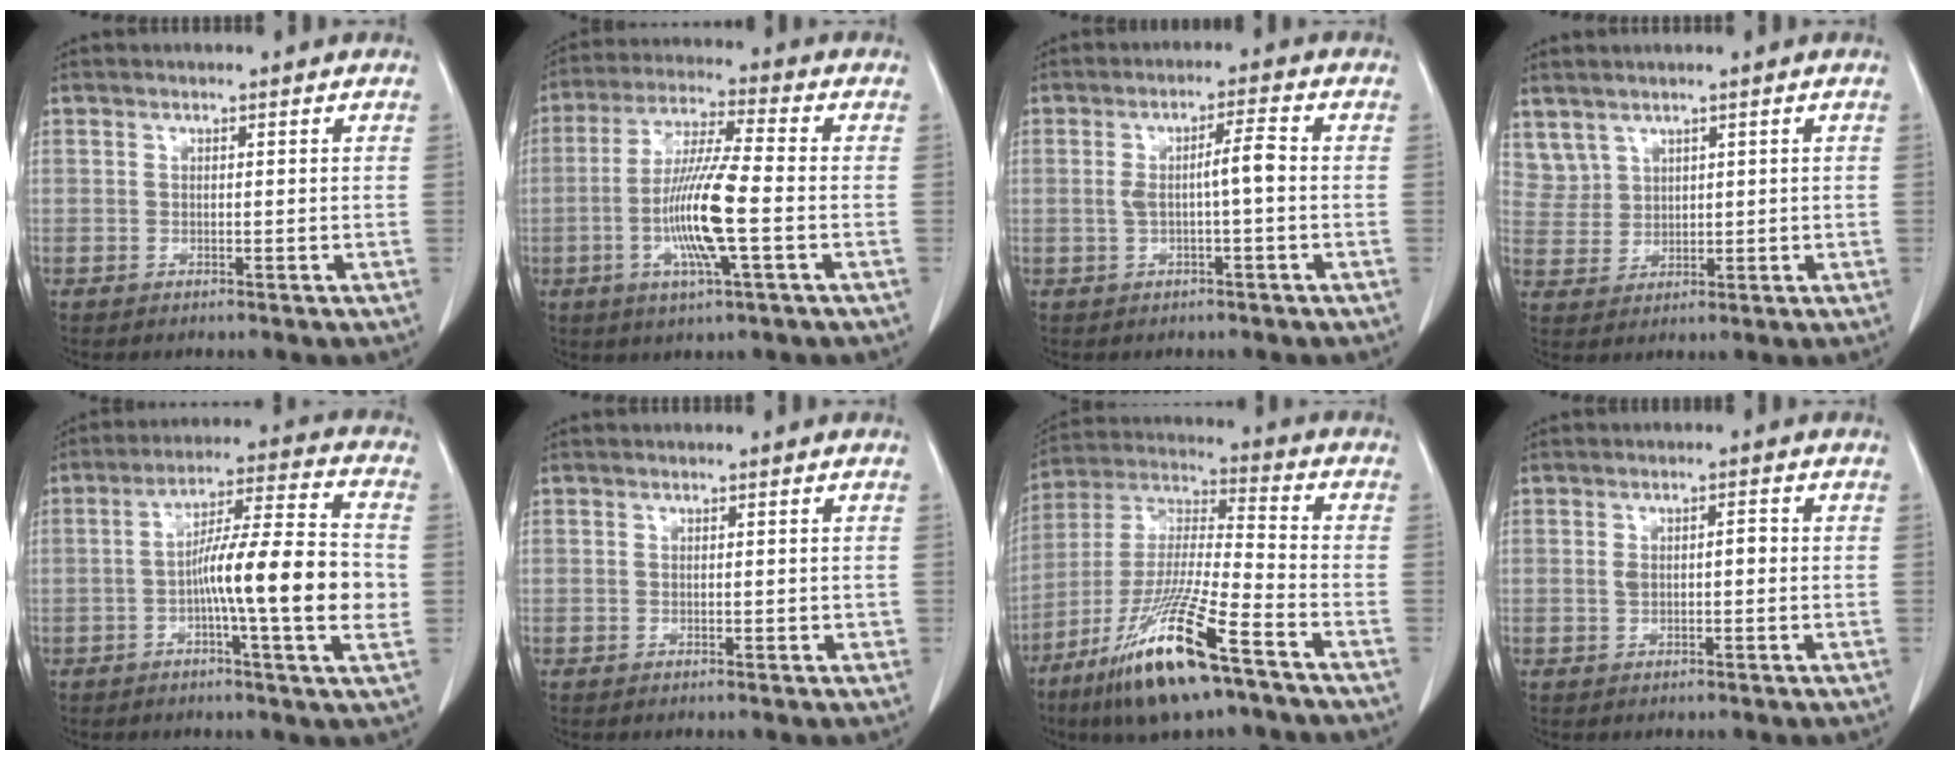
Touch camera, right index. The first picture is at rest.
{"total": 12.3, "force": [-2.8, 0.6, 12.0], "torque": [-0.235, -0.009, -0.058]}
{"total": 4.3, "force": [-0.2, 0.3, 4.3], "torque": [-0.076, 0.010, -0.003]}
{"total": 4.5, "force": [3.4, 2.9, 0.2], "torque": [-0.002, 0.004, 0.080]}
{"total": 15.1, "force": [-2.2, 0.3, 14.9], "torque": [-0.237, 0.005, -0.044]}
{"total": 0.7, "force": [0.2, 0.6, 0.3], "torque": [0.004, 0.002, 0.000]}
{"total": 18.4, "force": [-10.9, 1.7, 14.8], "torque": [-0.321, -0.043, -0.203]}
{"total": 2.6, "force": [0.1, 1.1, 2.4], "torque": [-0.045, 0.013, 0.004]}